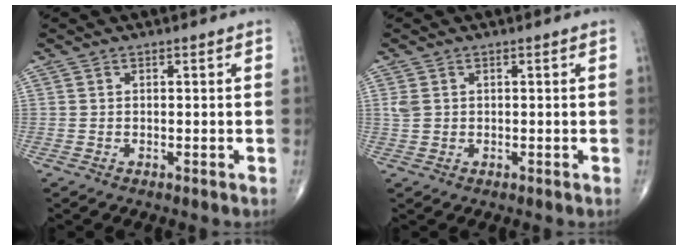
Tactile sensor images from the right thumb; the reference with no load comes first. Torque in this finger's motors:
{"motor_torque": [0.28, -0.28, 0.28, 0.18, 0.01]}